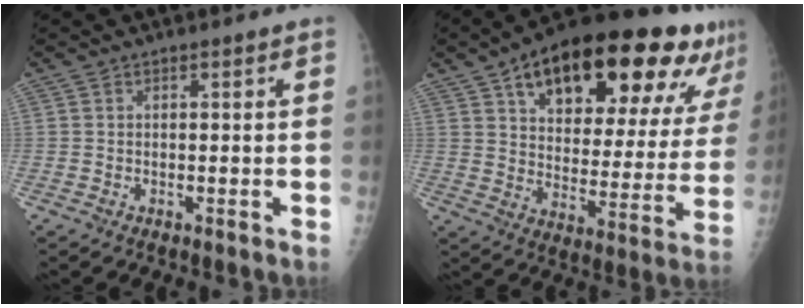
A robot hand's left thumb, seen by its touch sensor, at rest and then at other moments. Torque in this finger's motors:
{"motor_torque": [0.76, 0.78, 1.54, -1.23, 0.39]}